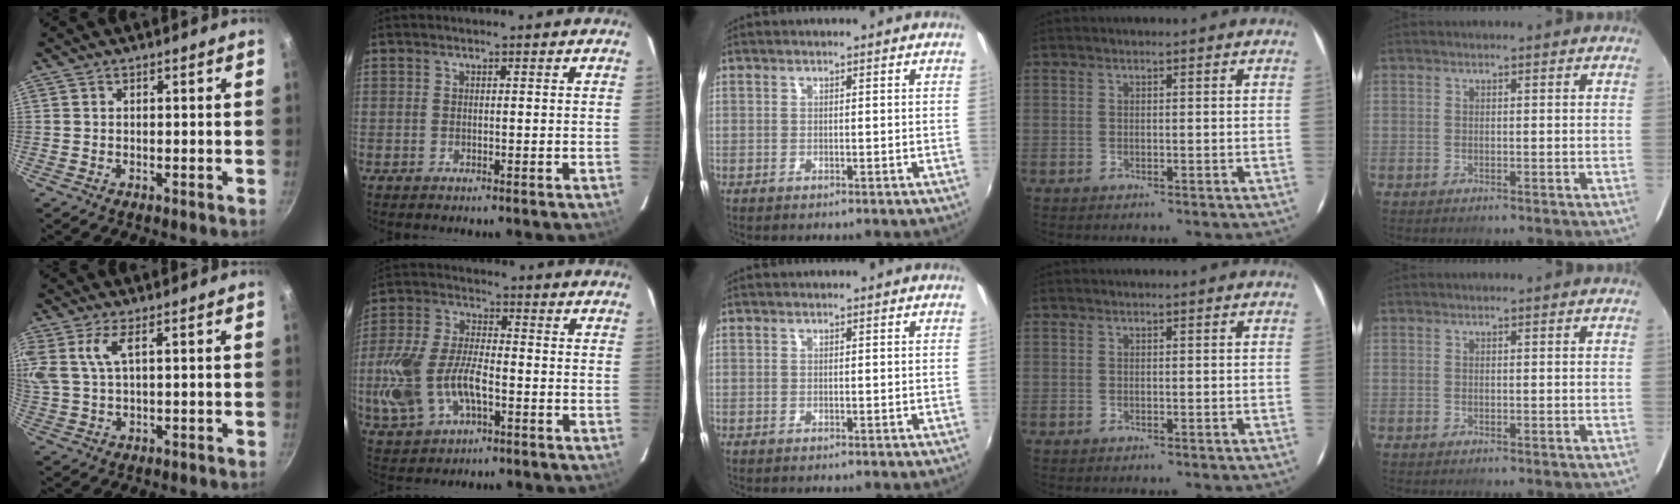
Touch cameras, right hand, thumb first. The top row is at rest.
{"thumb": {"total": 8.8, "force": [3.4, 4.0, 7.0], "torque": [-0.149, 0.008, 0.068]}, "index": {"total": 15.6, "force": [-4.3, 8.3, 12.5], "torque": [-0.287, -0.003, -0.073]}}